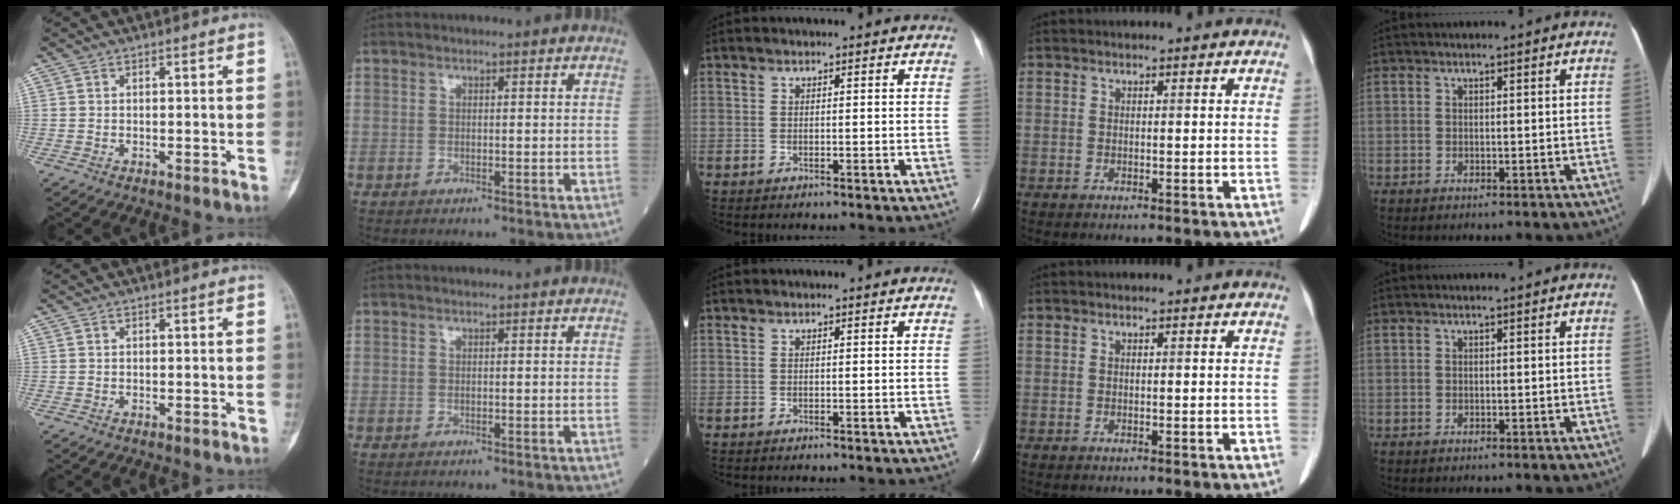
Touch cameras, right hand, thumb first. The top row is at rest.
{}